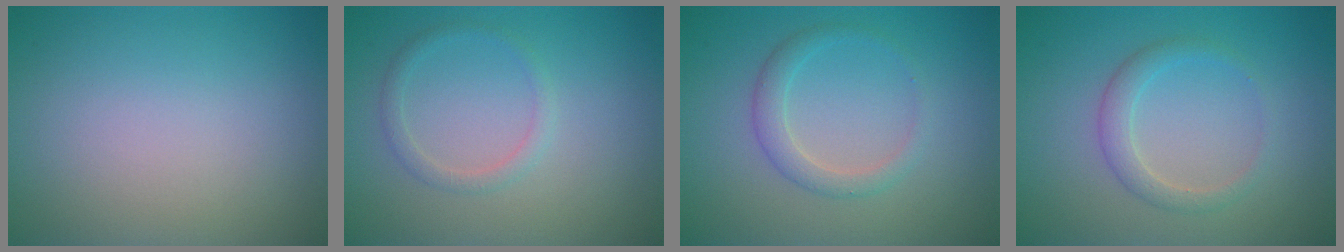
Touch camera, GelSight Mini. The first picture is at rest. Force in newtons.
{"total": 1.3, "press": 1.3, "slide": 0.1}
{"total": 1.5, "press": 1.5, "slide": 0.0}
{"total": 2.1, "press": 2.1, "slide": 0.2}